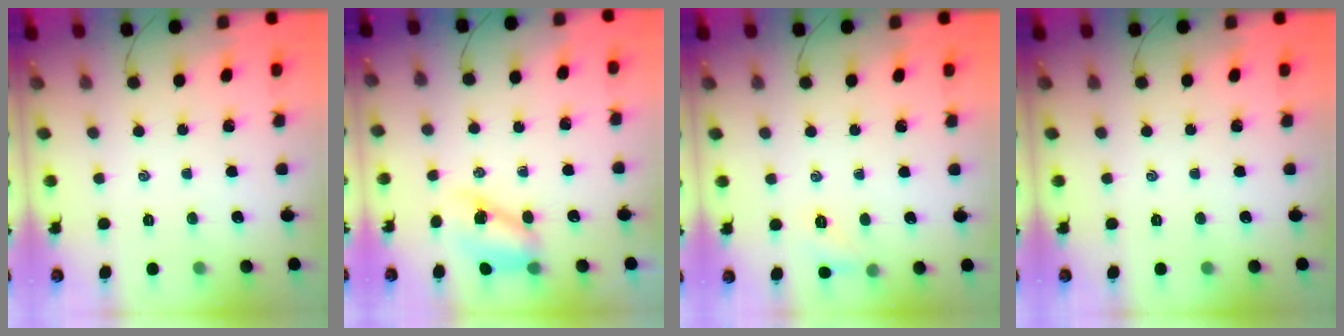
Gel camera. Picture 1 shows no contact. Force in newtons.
{"total": 8.6, "press": 8.4, "slide": 1.5}
{"total": 6.2, "press": 5.9, "slide": 1.8}
{"total": 0.0}